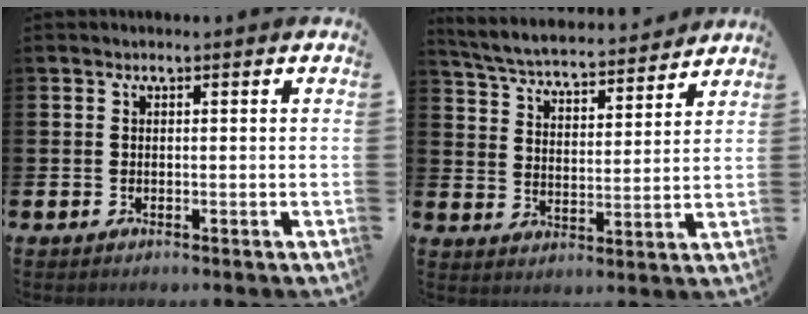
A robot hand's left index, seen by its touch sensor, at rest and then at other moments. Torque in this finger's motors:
{"motor_torque": [1.06, -1.08, 0.57, 0.13]}